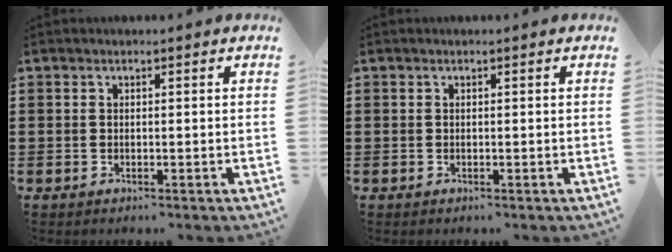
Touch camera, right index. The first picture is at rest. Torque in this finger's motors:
{"motor_torque": [2.14, 0.00, 0.00, 0.00]}